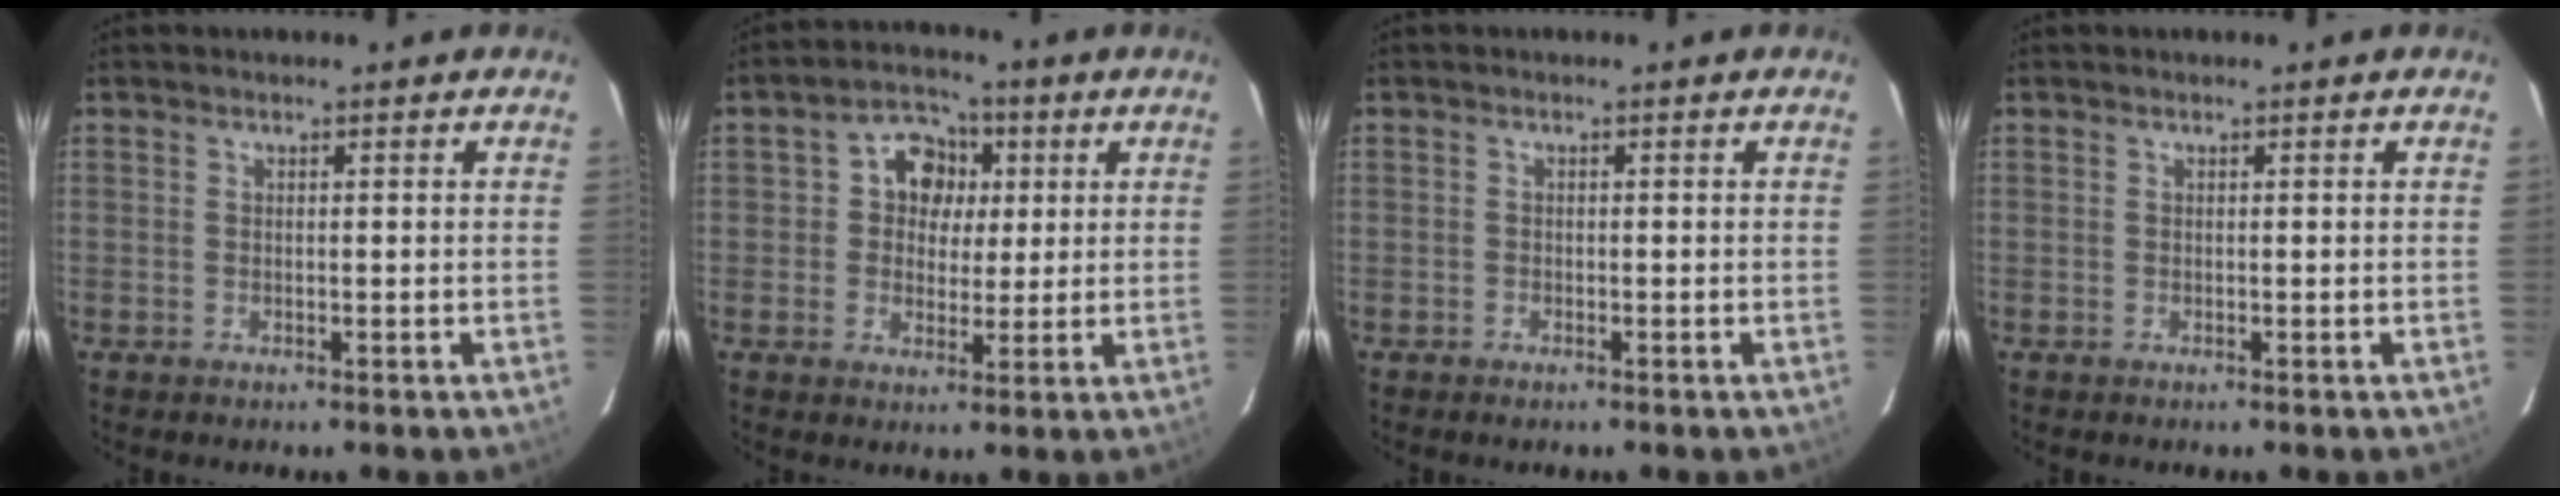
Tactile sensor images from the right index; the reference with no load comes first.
{"total": 7.3, "force": [1.2, 6.5, 3.1], "torque": [-0.049, 0.025, 0.018]}
{"total": 0.6, "force": [-0.5, 0.3, 0.2], "torque": [-0.004, 0.001, -0.010]}
{"total": 0.0}